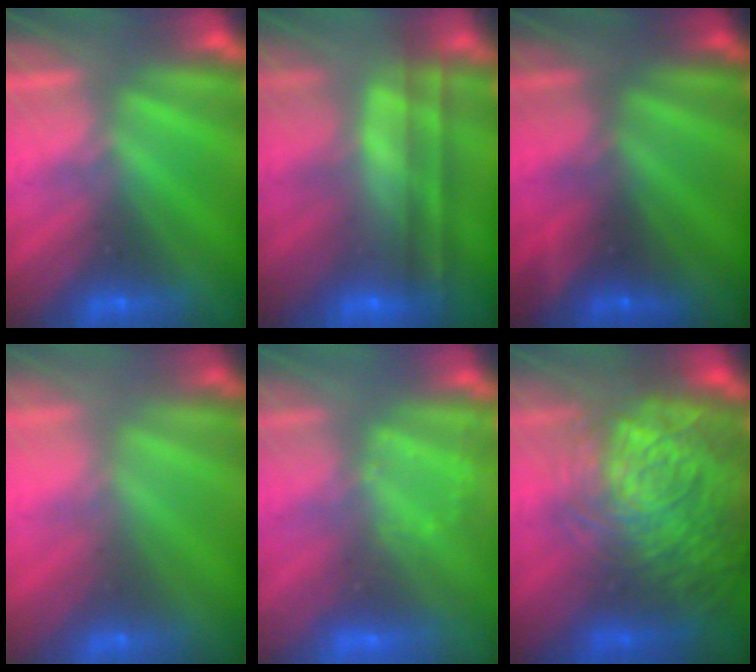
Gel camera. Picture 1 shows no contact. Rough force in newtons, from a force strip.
{"total": 9.0}
{"total": 2.4}
{"total": 2.5}
{"total": 3.2}
{"total": 9.5}